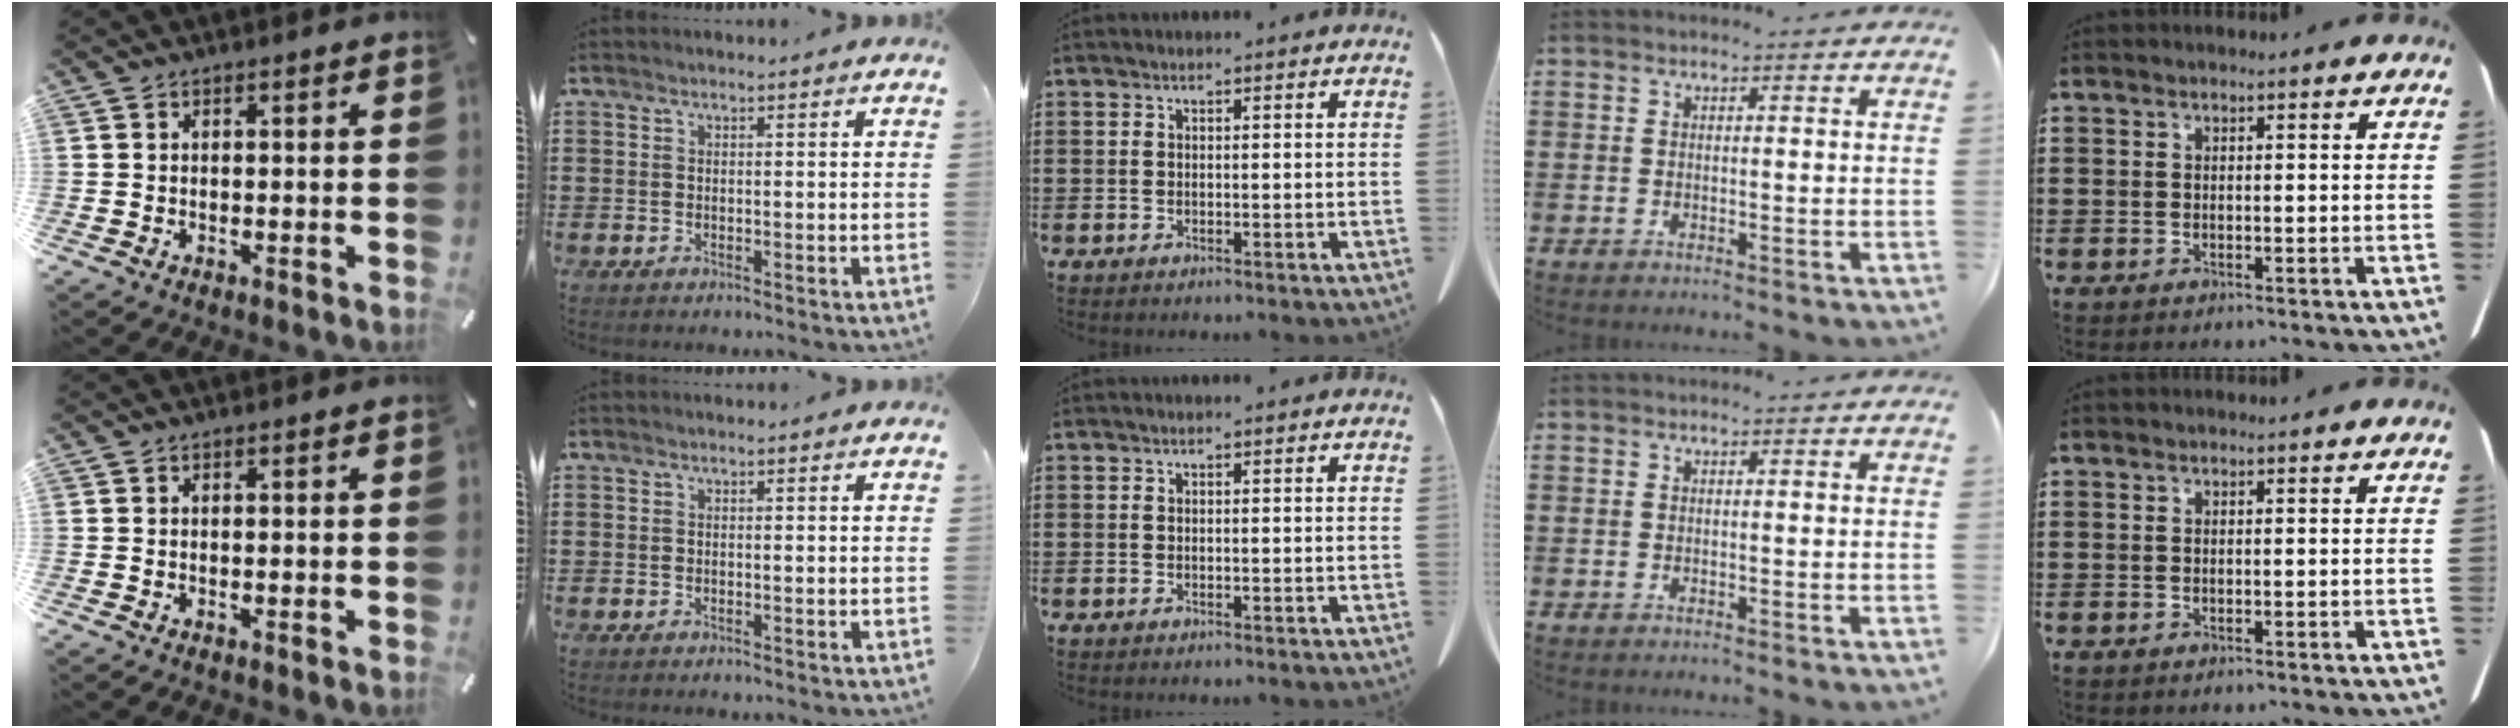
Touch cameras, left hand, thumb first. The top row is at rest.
{}